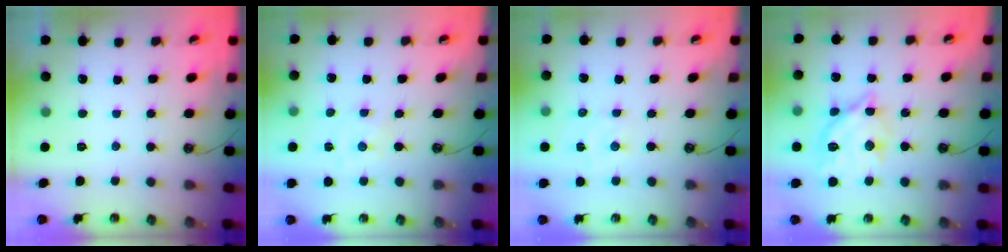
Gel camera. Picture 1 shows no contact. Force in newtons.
{"total": 0.0}
{"total": 2.0, "press": 1.9, "slide": 0.3}
{"total": 13.4, "press": 13.3, "slide": 1.3}